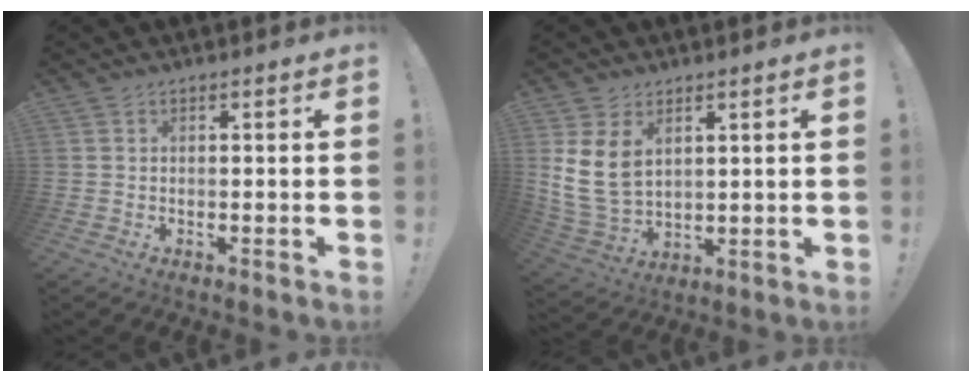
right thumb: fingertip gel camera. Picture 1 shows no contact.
{"total": 10.9, "force": [3.5, 7.5, 7.1], "torque": [-0.148, -0.015, 0.071]}